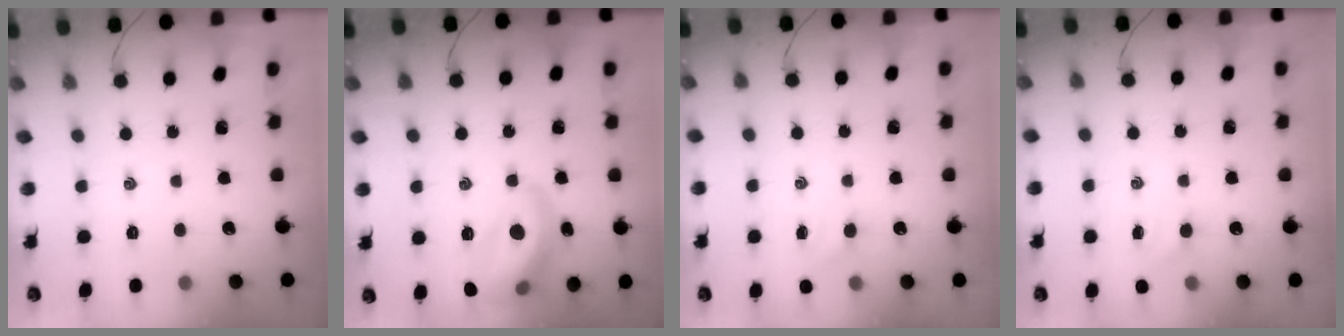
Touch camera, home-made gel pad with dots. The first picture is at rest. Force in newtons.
{"total": 14.7, "press": 14.6, "slide": 1.5}
{"total": 2.7, "press": 2.6, "slide": 0.8}
{"total": 2.7, "press": 2.6, "slide": 0.8}